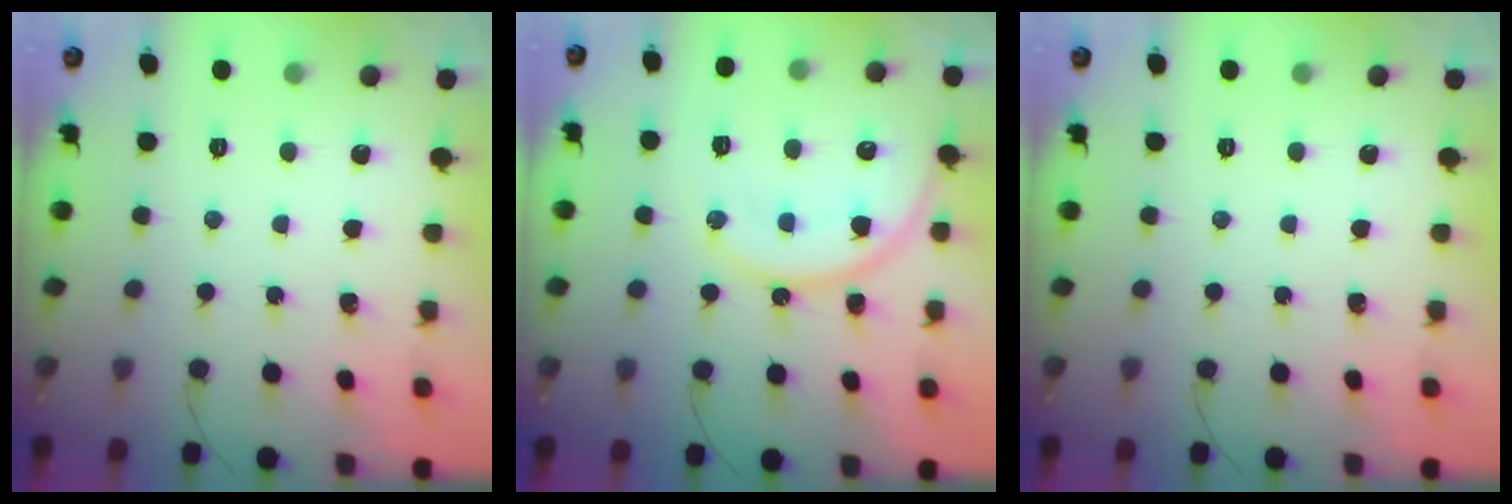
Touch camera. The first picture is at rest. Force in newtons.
{"total": 13.9, "press": 13.8, "slide": 0.8}
{"total": 0.0}